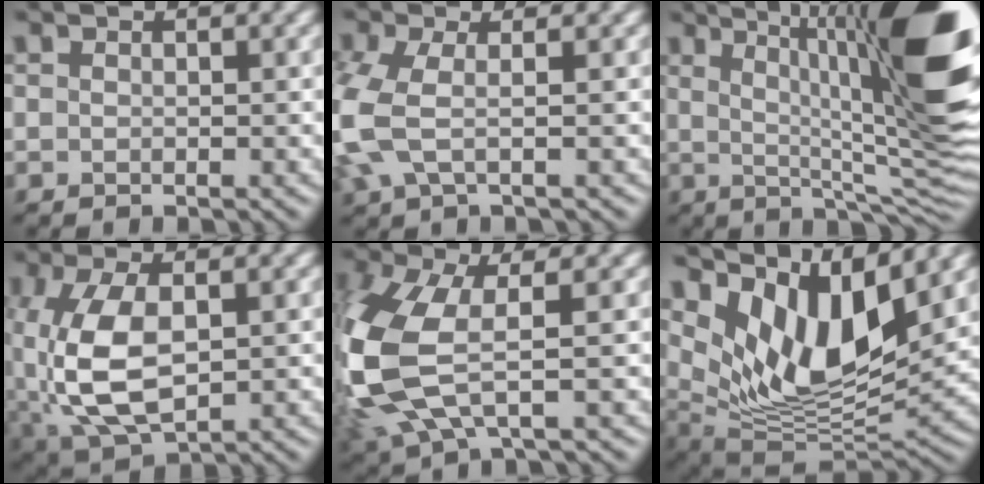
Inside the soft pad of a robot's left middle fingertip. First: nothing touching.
{"total": 4.6, "force": [-0.7, 2.2, 4.0], "torque": [-0.117, 0.006, -0.019]}
{"total": 14.2, "force": [3.3, 2.6, 13.6], "torque": [-0.182, 0.005, 0.051]}
{"total": 9.5, "force": [-0.9, 5.4, 7.7], "torque": [-0.186, -0.010, -0.008]}
{"total": 10.4, "force": [-0.5, 5.2, 8.9], "torque": [-0.260, -0.025, -0.008]}
{"total": 10.8, "force": [5.9, 4.1, 8.0], "torque": [-0.148, -0.009, 0.113]}